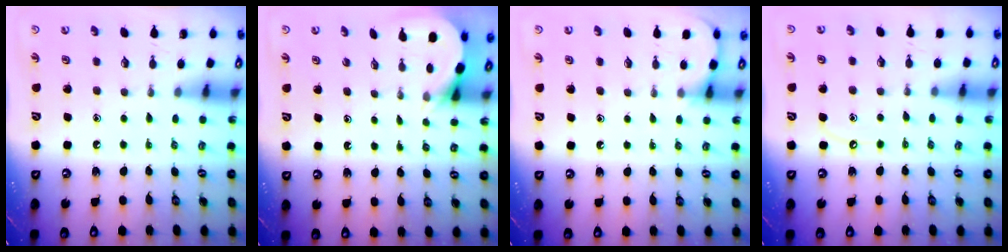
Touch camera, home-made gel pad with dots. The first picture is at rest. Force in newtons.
{"total": 3.3, "press": 3.3, "slide": 0.2}
{"total": 4.7, "press": 4.7, "slide": 0.5}
{"total": 6.8, "press": 6.8, "slide": 0.6}